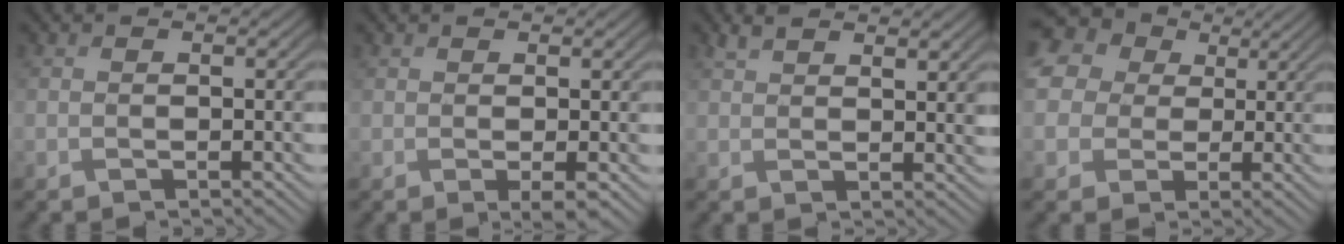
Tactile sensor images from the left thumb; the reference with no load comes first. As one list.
[{"total": 1.3, "force": [0.3, 0.2, 1.2], "torque": [-0.024, -0.005, 0.005]}, {"total": 3.5, "force": [2.5, 1.0, 2.3], "torque": [-0.047, 0.002, 0.051]}, {"total": 17.4, "force": [6.5, 14.1, 7.8], "torque": [-0.247, 0.029, 0.102]}]